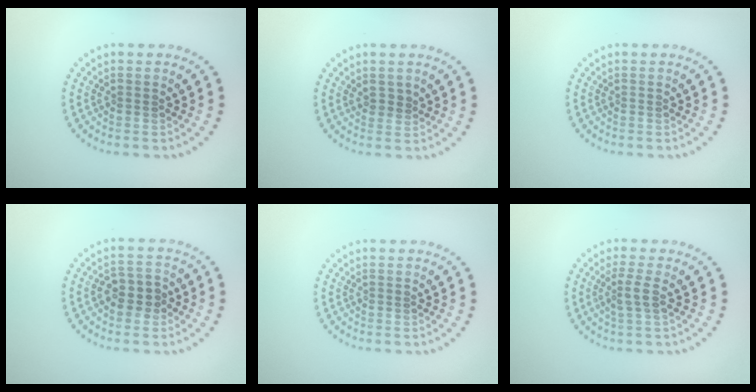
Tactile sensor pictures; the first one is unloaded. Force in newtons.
{"total": 0.9, "press": 0.6, "slide": 0.7}
{"total": 0.0}
{"total": 2.6, "press": 2.4, "slide": 0.9}
{"total": 0.0}
{"total": 1.9, "press": 1.5, "slide": 1.2}